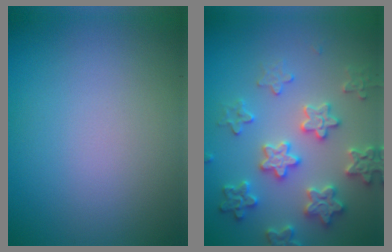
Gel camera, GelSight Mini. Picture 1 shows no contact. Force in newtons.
{"total": 5.4, "press": 5.3, "slide": 1.1}